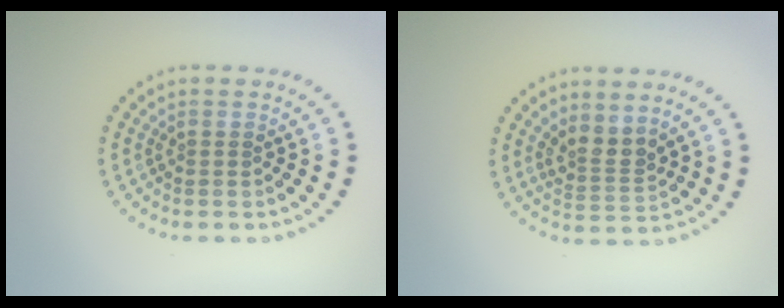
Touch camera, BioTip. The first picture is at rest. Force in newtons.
{"total": 2.6, "press": 1.9, "slide": 1.9}